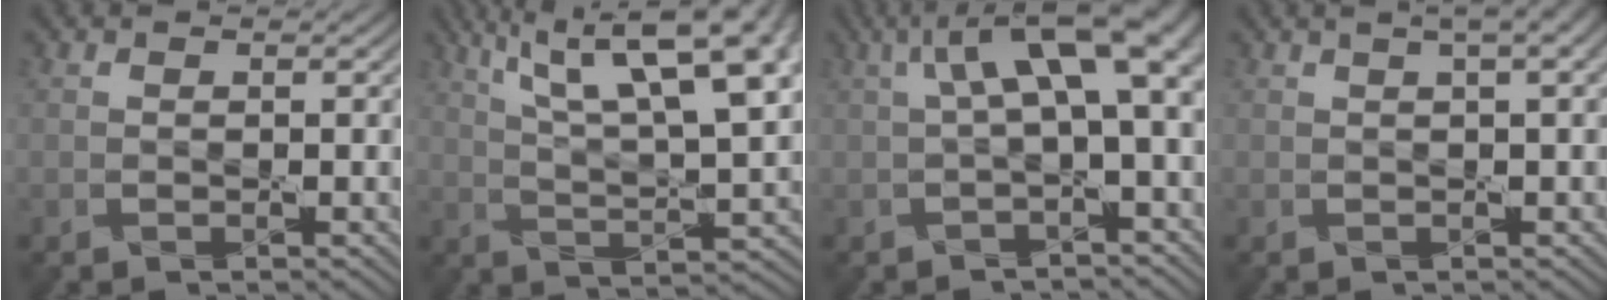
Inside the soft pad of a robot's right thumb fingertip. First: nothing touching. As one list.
[{"total": 16.9, "force": [8.5, 5.3, 13.6], "torque": [-0.228, 0.025, 0.133]}, {"total": 8.7, "force": [1.7, 2.8, 8.1], "torque": [-0.136, 0.017, 0.027]}, {"total": 3.3, "force": [1.5, 0.8, 2.9], "torque": [-0.042, 0.009, 0.015]}]